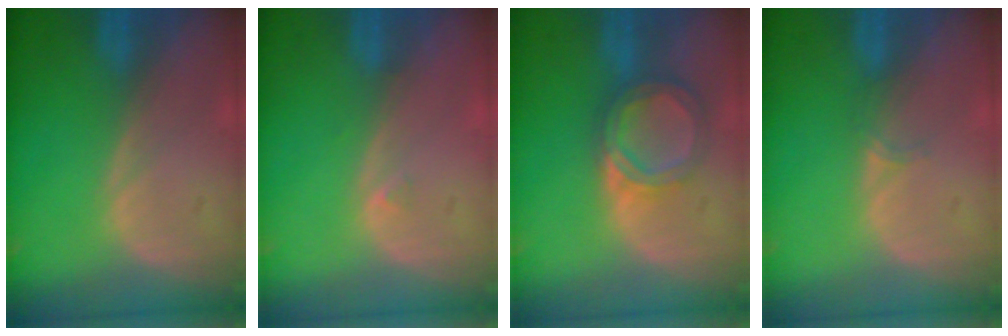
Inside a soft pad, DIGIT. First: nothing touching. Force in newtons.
{"total": 0.5, "press": 0.5, "slide": 0.2}
{"total": 5.6, "press": 5.3, "slide": 2.0}
{"total": 1.3, "press": 1.0, "slide": 0.9}